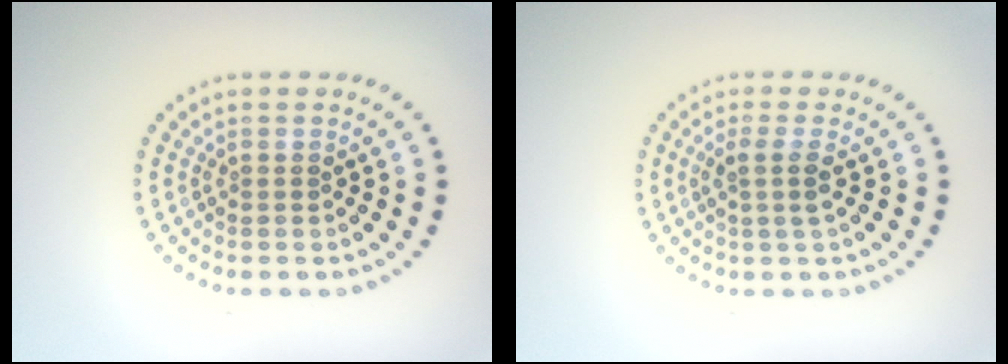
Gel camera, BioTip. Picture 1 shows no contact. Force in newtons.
{"total": 1.9, "press": 1.5, "slide": 1.1}